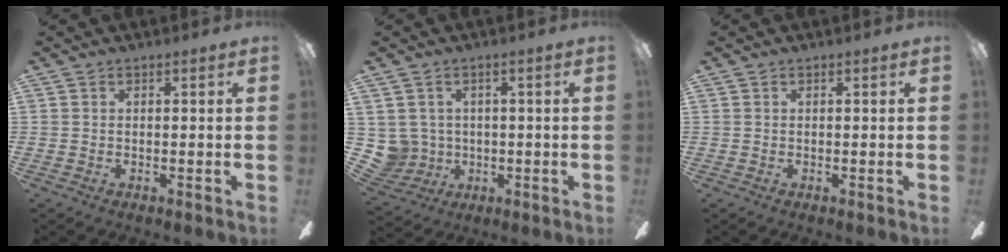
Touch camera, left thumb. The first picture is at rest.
{"total": 5.9, "force": [1.1, 5.8, 0.4], "torque": [-0.043, -0.008, 0.025]}
{"total": 0.0}